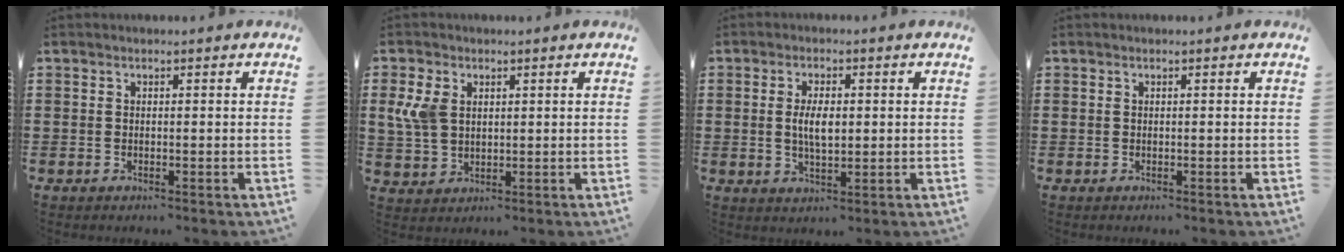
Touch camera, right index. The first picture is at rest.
{"total": 5.6, "force": [1.6, 3.9, 3.7], "torque": [-0.106, 0.005, 0.022]}
{"total": 4.4, "force": [0.2, 1.7, 4.0], "torque": [-0.070, 0.001, -0.001]}
{"total": 0.0}